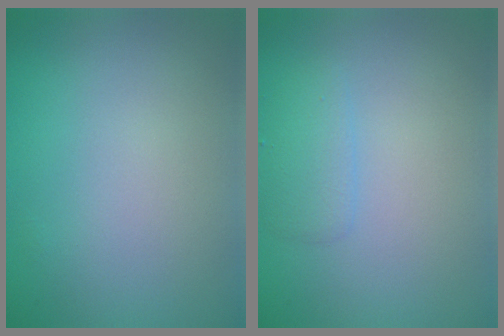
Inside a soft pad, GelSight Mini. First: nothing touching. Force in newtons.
{"total": 1.6, "press": 1.6, "slide": 0.0}